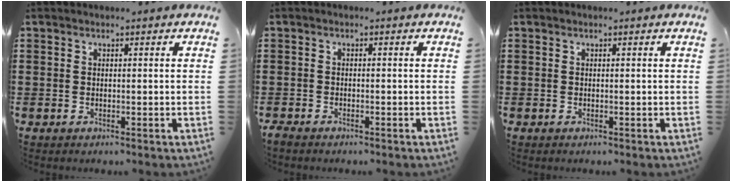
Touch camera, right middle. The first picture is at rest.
{"total": 1.1, "force": [-1.0, 0.3, 0.2], "torque": [-0.007, -0.001, -0.021]}
{"total": 0.0}